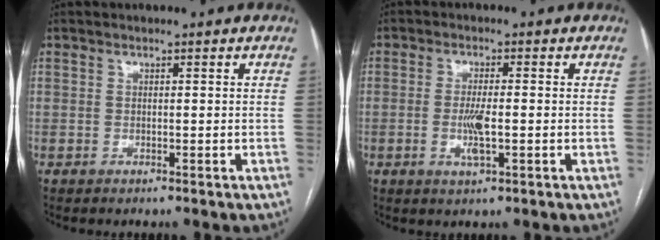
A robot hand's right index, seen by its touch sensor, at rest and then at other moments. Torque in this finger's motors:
{"motor_torque": [0.87, 0.17, 0.27, 0.11]}